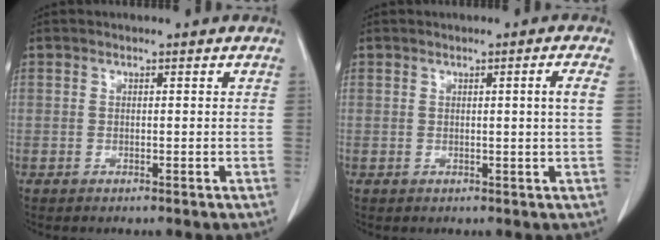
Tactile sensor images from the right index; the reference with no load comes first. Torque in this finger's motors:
{"motor_torque": [-0.02, -0.05, -0.01, 0.00]}